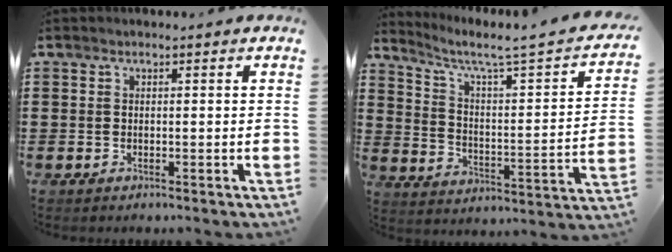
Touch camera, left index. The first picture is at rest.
{"total": 3.6, "force": [2.5, -0.2, 2.6], "torque": [-0.070, -0.039, 0.028]}